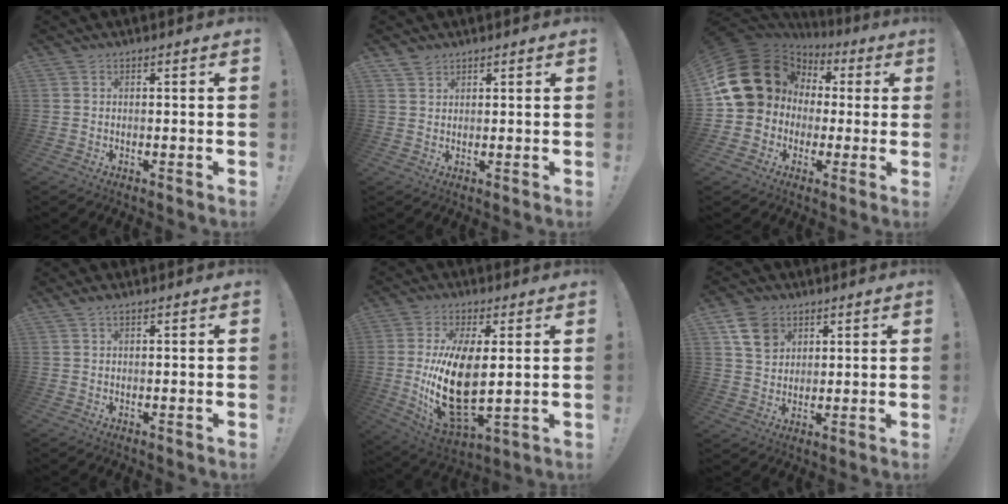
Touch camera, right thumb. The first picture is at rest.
{"total": 2.4, "force": [2.1, 1.0, 0.5], "torque": [-0.010, -0.012, 0.041]}
{"total": 19.7, "force": [4.9, 16.6, 9.4], "torque": [-0.151, -0.020, 0.130]}
{"total": 1.6, "force": [1.0, 0.6, 1.1], "torque": [-0.018, -0.001, 0.019]}
{"total": 18.7, "force": [1.1, 8.9, 16.4], "torque": [-0.323, -0.028, 0.024]}
{"total": 9.9, "force": [5.2, 7.3, 4.1], "torque": [-0.053, -0.020, 0.103]}